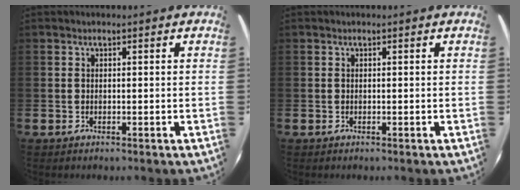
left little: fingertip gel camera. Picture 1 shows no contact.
{"total": 0.0}